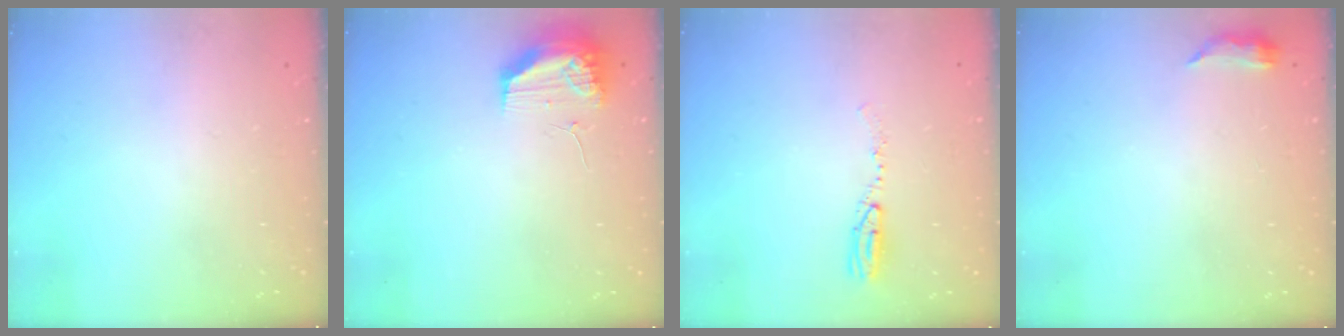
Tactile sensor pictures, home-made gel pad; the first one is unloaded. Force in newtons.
{"total": 10.5, "press": 10.4, "slide": 1.5}
{"total": 4.7, "press": 4.4, "slide": 1.8}
{"total": 4.2, "press": 3.6, "slide": 2.0}